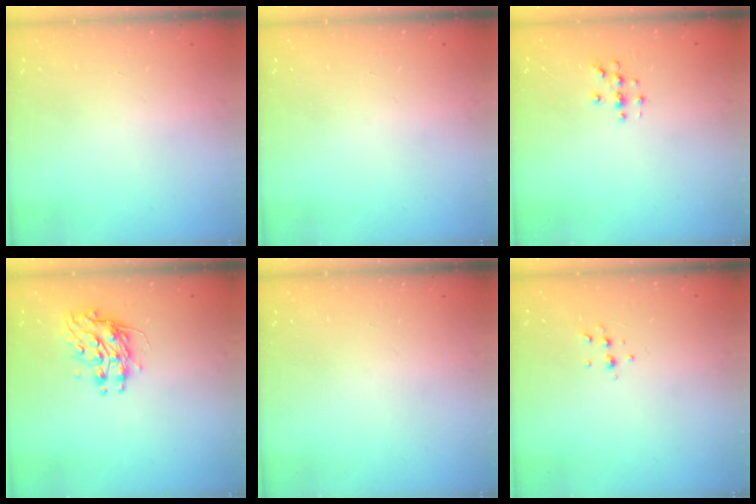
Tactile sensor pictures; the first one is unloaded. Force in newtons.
{"total": 0.0}
{"total": 2.9, "press": 2.9, "slide": 0.3}
{"total": 9.2, "press": 9.2, "slide": 0.1}
{"total": 0.0}
{"total": 4.9, "press": 4.8, "slide": 1.1}